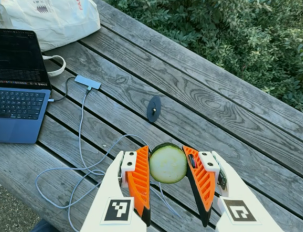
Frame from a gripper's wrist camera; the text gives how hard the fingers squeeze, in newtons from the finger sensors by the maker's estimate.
{"total": 8.3, "left": 7.7, "right": 9.0}